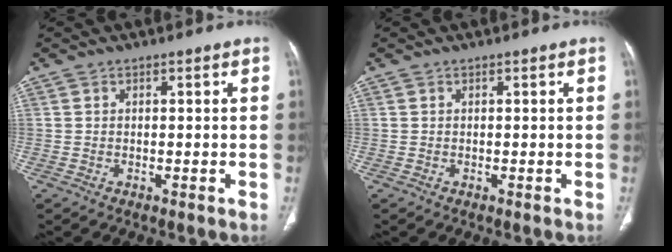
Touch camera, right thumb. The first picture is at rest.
{"total": 0.0}